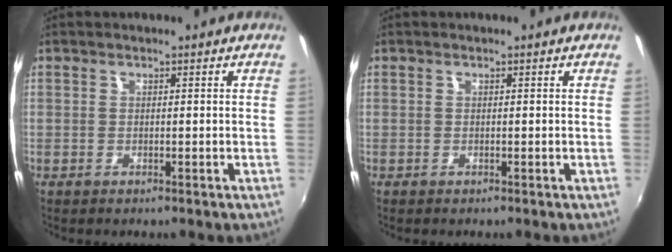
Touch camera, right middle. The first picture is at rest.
{"total": 0.0}